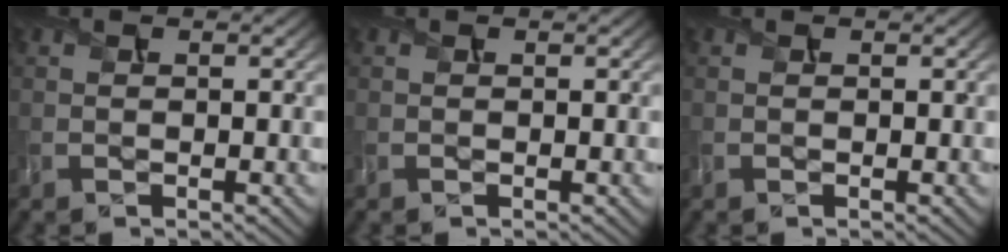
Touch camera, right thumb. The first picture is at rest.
{"total": 0.0}
{"total": 0.0}